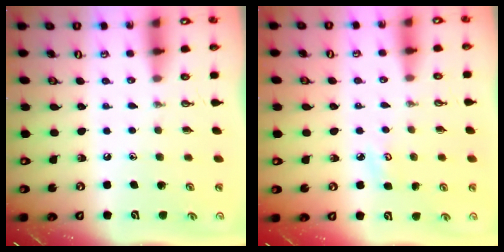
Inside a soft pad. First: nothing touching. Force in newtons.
{"total": 3.4, "press": 3.4, "slide": 0.3}